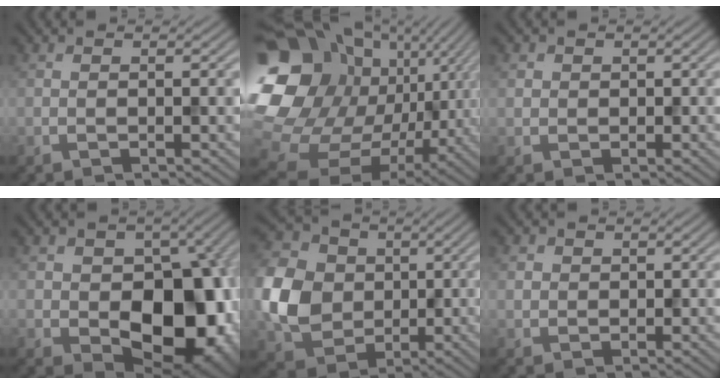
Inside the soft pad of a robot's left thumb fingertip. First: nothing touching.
{"total": 22.5, "force": [2.1, 19.0, 12.0], "torque": [-0.302, -0.055, 0.056]}
{"total": 1.6, "force": [0.5, 1.4, -0.6], "torque": [0.009, -0.008, 0.012]}
{"total": 13.7, "force": [-2.2, 9.6, 9.6], "torque": [-0.126, -0.033, -0.017]}
{"total": 10.4, "force": [-0.5, 9.0, 5.2], "torque": [-0.153, 0.002, -0.015]}
{"total": 1.8, "force": [0.6, 1.7, -0.4], "torque": [0.001, -0.006, 0.016]}